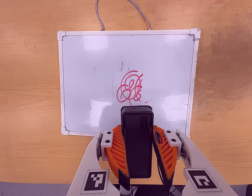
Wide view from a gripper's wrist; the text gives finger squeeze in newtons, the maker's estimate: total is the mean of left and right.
{"total": 8.3, "left": 6.5, "right": 10.0}